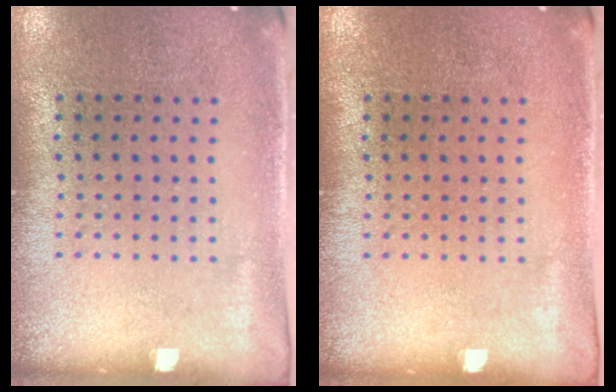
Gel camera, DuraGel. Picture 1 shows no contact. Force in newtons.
{"total": 0.0}